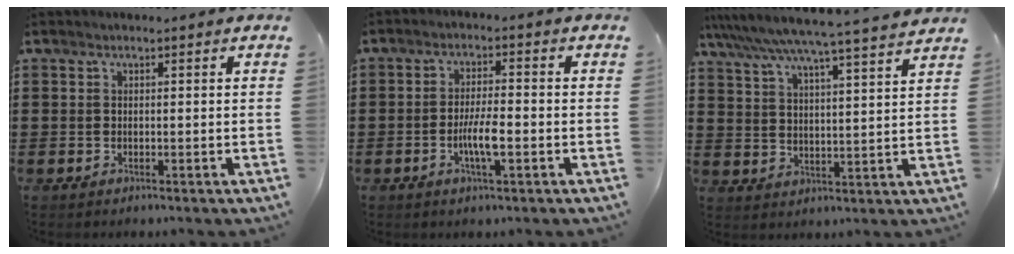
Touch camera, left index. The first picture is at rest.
{"total": 5.0, "force": [-1.6, 1.1, 4.6], "torque": [-0.092, 0.001, -0.033]}
{"total": 5.9, "force": [5.4, -0.5, 2.3], "torque": [-0.068, -0.042, 0.087]}